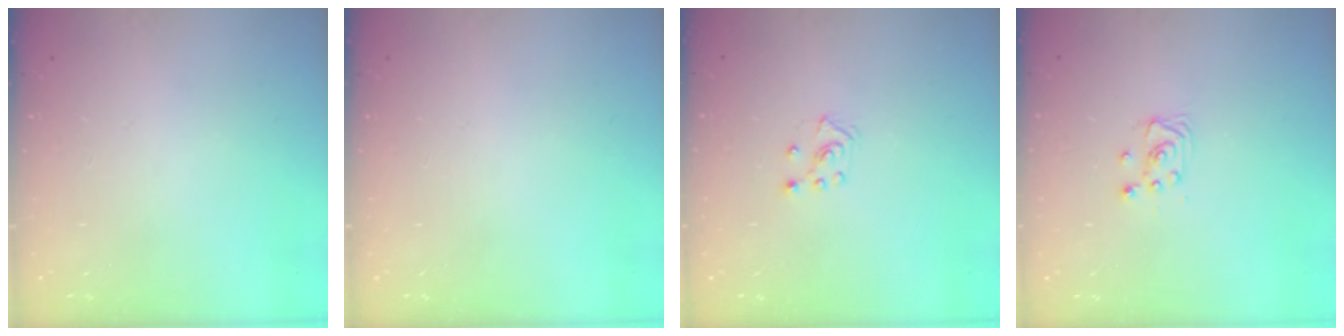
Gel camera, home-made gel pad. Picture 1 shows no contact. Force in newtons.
{"total": 0.0}
{"total": 2.8, "press": 2.7, "slide": 0.5}
{"total": 2.9, "press": 2.9, "slide": 0.4}